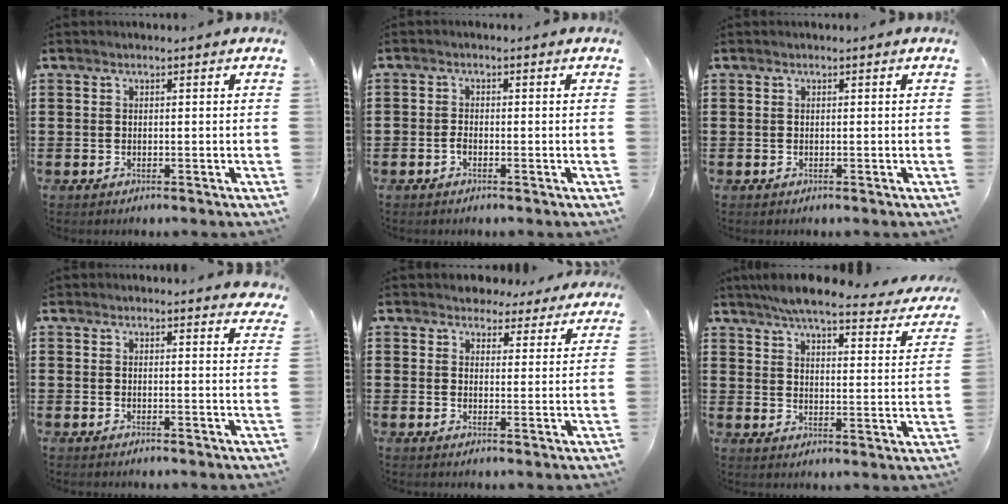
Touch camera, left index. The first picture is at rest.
{"total": 1.2, "force": [-0.8, 0.5, 0.8], "torque": [-0.016, 0.000, -0.016]}
{"total": 0.0}
{"total": 2.1, "force": [2.1, 0.1, 0.1], "torque": [0.000, -0.006, 0.039]}
{"total": 3.9, "force": [3.7, 1.3, 0.2], "torque": [-0.013, -0.010, 0.067]}
{"total": 6.6, "force": [5.7, 0.5, 3.2], "torque": [-0.086, -0.030, 0.098]}